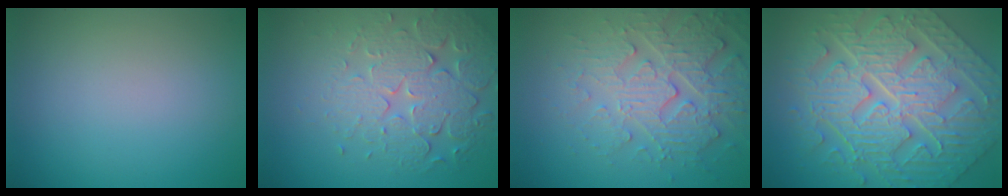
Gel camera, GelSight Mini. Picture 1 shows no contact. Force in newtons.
{"total": 5.9, "press": 4.8, "slide": 3.4}
{"total": 4.4, "press": 4.4, "slide": 0.5}
{"total": 10.9, "press": 7.7, "slide": 7.8}